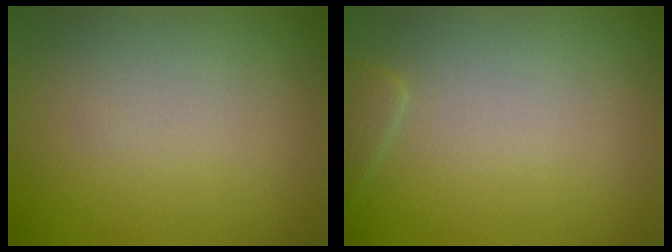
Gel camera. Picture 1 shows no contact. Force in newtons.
{"total": 0.9, "press": 0.9, "slide": 0.0}